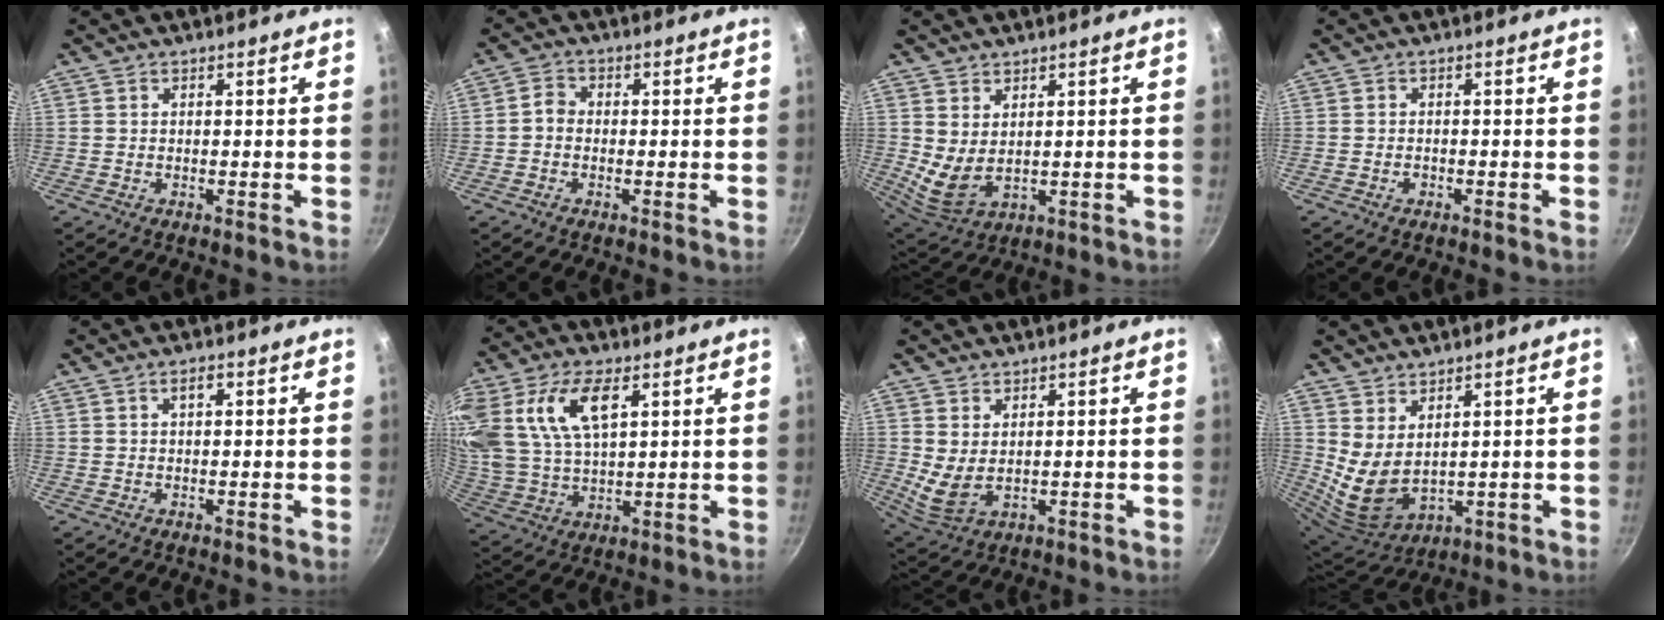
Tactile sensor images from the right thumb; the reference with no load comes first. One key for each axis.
{"total": 2.5, "fx": -0.8, "fy": 2.0, "fz": 1.2, "tx": -0.022, "ty": 0.015, "tz": -0.024}
{"total": 6.2, "fx": 1.6, "fy": 3.9, "fz": 4.6, "tx": -0.079, "ty": -0.032, "tz": 0.046}
{"total": 0.9, "fx": -0.7, "fy": 0.6, "fz": 0.3, "tx": -0.010, "ty": 0.010, "tz": -0.013}
{"total": 1.6, "fx": 0.6, "fy": 0.7, "fz": 1.3, "tx": -0.022, "ty": 0.007, "tz": 0.011}
{"total": 17.0, "fx": 6.4, "fy": 9.1, "fz": 12.8, "tx": -0.260, "ty": -0.004, "tz": 0.132}
{"total": 5.6, "fx": 1.2, "fy": 3.5, "fz": 4.2, "tx": -0.076, "ty": -0.025, "tz": 0.037}
{"total": 8.2, "fx": 2.8, "fy": 5.1, "fz": 5.8, "tx": -0.096, "ty": -0.042, "tz": 0.076}